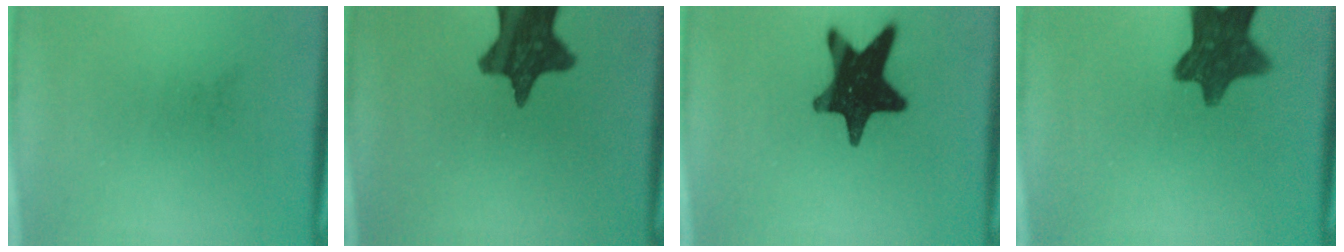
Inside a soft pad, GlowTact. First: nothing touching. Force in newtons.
{"total": 13.1}
{"total": 16.5}
{"total": 10.8}